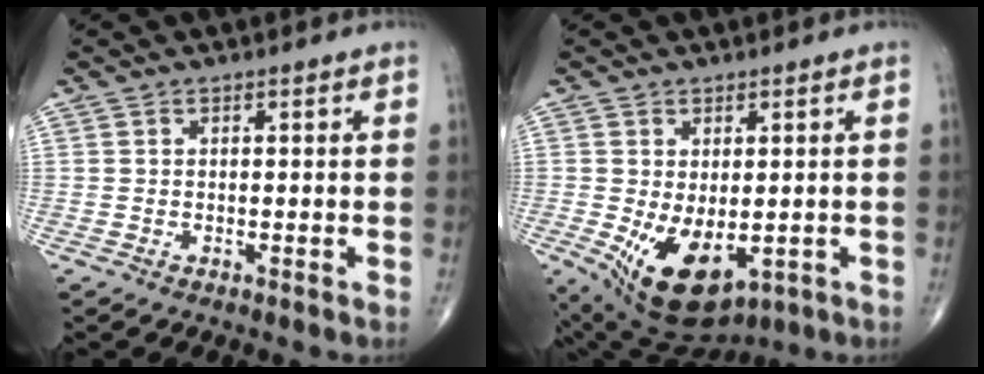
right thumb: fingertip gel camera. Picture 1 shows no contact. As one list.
[{"total": 11.7, "force": [-2.6, 6.5, 9.3], "torque": [-0.146, -0.013, -0.019]}]